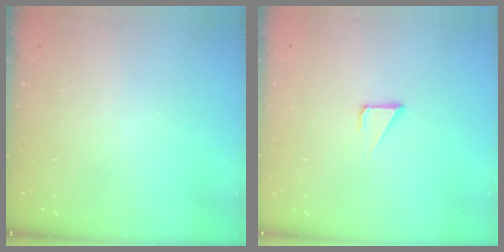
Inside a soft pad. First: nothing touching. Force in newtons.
{"total": 2.1, "press": 2.1, "slide": 0.1}